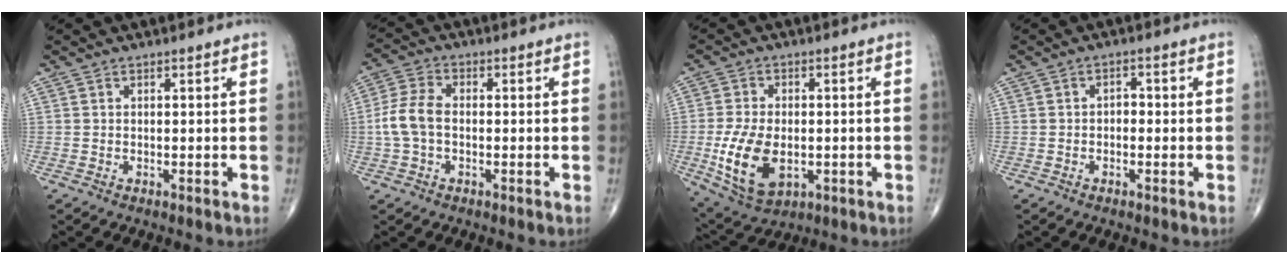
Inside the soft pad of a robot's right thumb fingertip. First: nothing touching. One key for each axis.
{"total": 6.9, "fx": -0.7, "fy": 4.3, "fz": 5.3, "tx": -0.121, "ty": 0.019, "tz": -0.020}
{"total": 12.5, "fx": -2.5, "fy": 7.4, "fz": 9.8, "tx": -0.184, "ty": -0.007, "tz": -0.032}
{"total": 1.8, "fx": -0.3, "fy": 1.2, "fz": 1.3, "tx": -0.007, "ty": 0.009, "tz": -0.012}